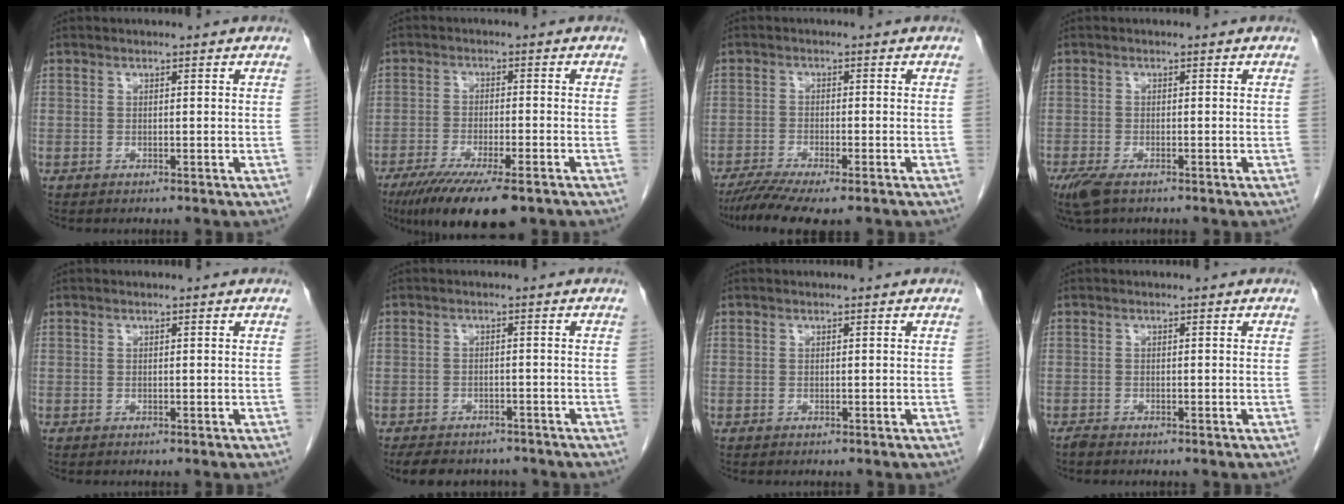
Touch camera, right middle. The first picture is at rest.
{"total": 12.6, "force": [-8.8, 2.3, 8.7], "torque": [-0.138, -0.028, -0.139]}
{"total": 7.6, "force": [-5.9, 0.7, 4.7], "torque": [-0.079, -0.016, -0.096]}
{"total": 4.5, "force": [-3.0, 1.7, 3.0], "torque": [-0.066, -0.013, -0.051]}
{"total": 0.0}
{"total": 9.3, "force": [-7.9, 4.0, 3.1], "torque": [-0.055, -0.001, -0.100]}
{"total": 0.0}
{"total": 0.7, "force": [-0.6, 0.0, 0.2], "torque": [-0.012, -0.003, -0.014]}